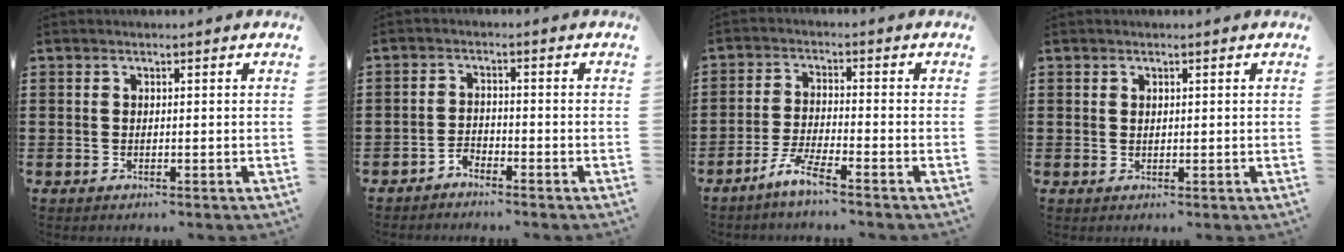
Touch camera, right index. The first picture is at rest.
{"total": 1.9, "force": [-1.9, 0.4, 0.1], "torque": [-0.010, 0.005, -0.040]}
{"total": 4.3, "force": [-3.6, -0.3, 2.4], "torque": [-0.063, -0.010, -0.073]}
{"total": 0.7, "force": [0.4, 0.5, 0.3], "torque": [-0.007, 0.003, 0.008]}